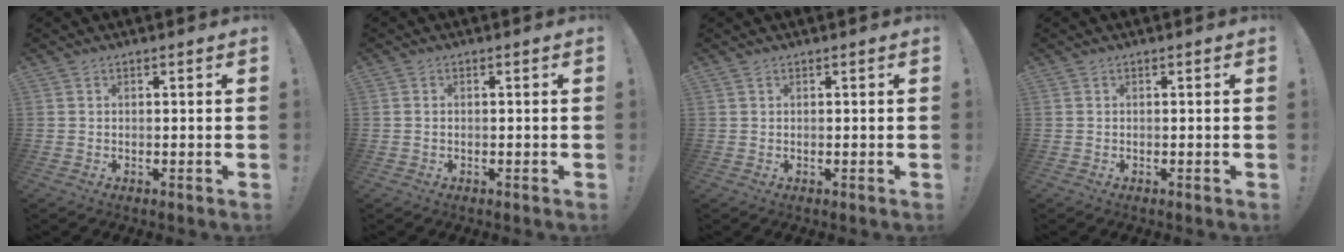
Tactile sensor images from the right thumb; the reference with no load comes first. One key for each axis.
{"total": 0.0}
{"total": 0.8, "fx": 0.8, "fy": 0.0, "fz": -0.2, "tx": 0.012, "ty": -0.004, "tz": 0.013}
{"total": 0.0}